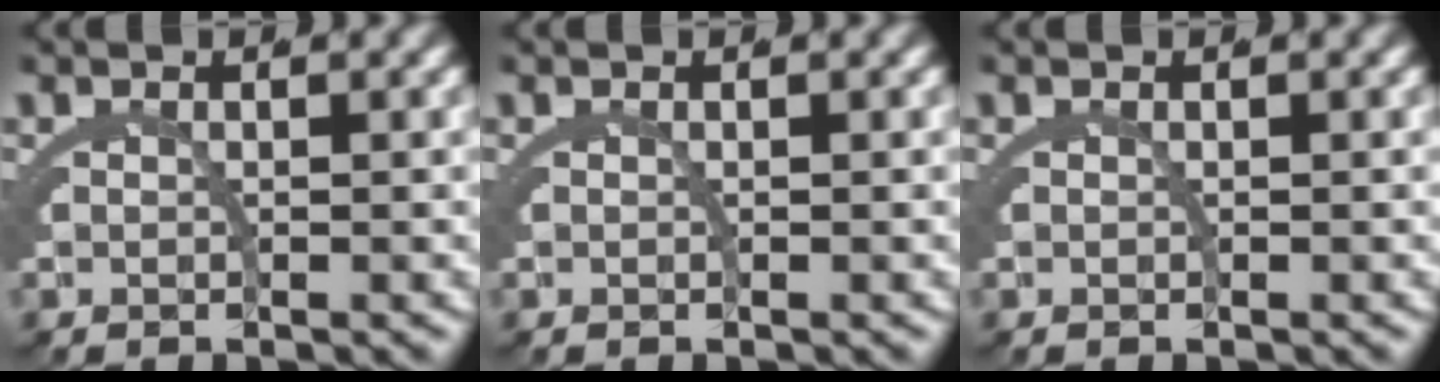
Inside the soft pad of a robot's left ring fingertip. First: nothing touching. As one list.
[{"total": 0.0}, {"total": 0.0}]